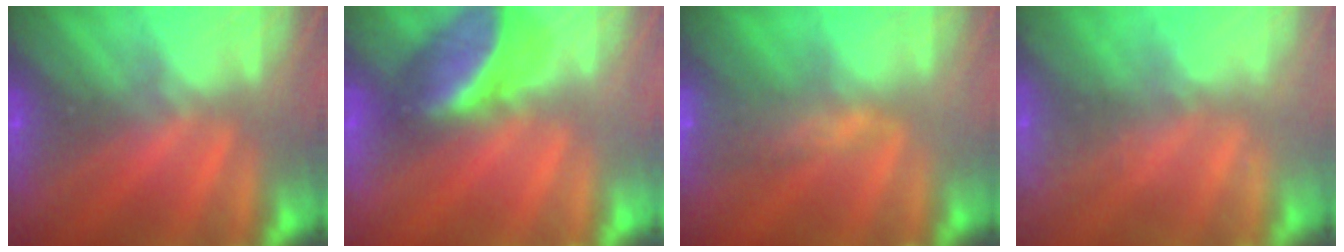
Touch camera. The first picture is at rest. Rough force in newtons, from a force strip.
{"total": 2.6}
{"total": 9.3}
{"total": 2.3}